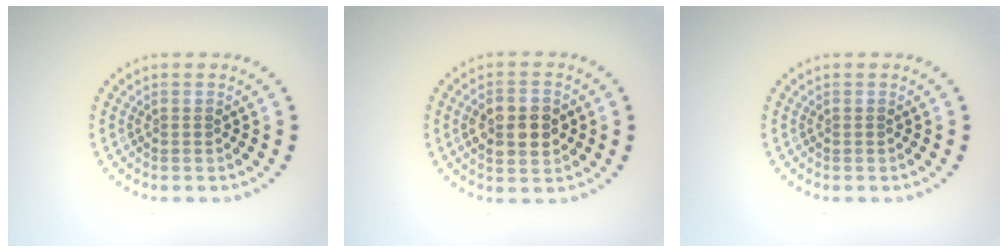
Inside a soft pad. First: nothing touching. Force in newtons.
{"total": 4.9, "press": 4.9, "slide": 0.2}
{"total": 0.0}